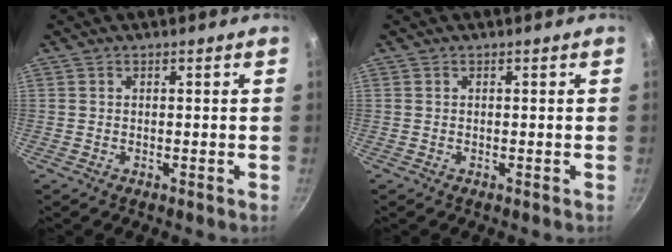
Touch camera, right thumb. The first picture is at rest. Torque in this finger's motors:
{"motor_torque": [0.00, 0.00, -0.10, 0.10, 0.00]}